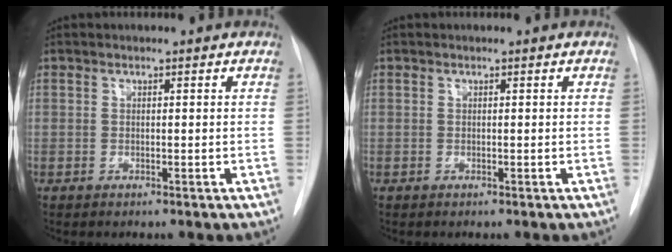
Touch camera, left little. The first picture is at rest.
{"total": 0.0}